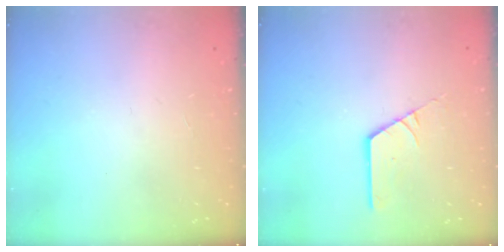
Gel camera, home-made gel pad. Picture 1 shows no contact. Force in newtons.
{"total": 2.5, "press": 2.5, "slide": 0.2}